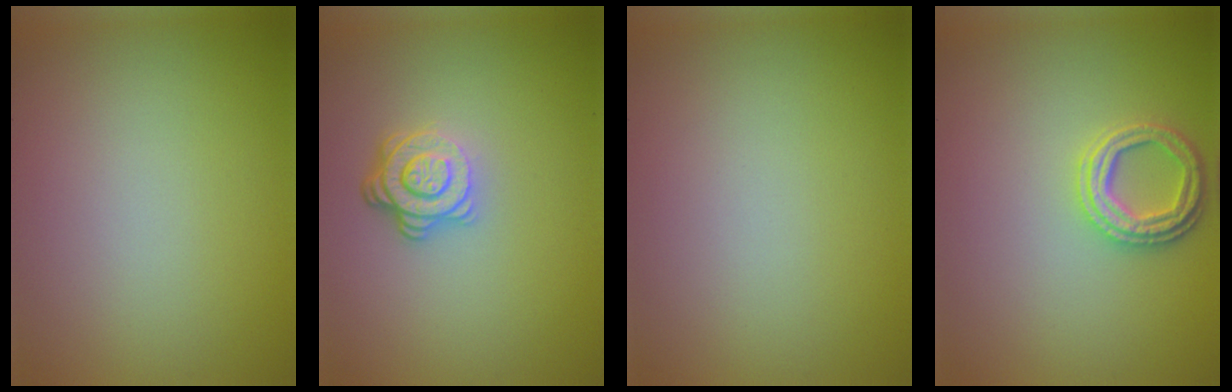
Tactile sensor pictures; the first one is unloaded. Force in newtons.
{"total": 3.9, "press": 2.8, "slide": 2.7}
{"total": 0.0}
{"total": 3.1, "press": 2.8, "slide": 1.3}